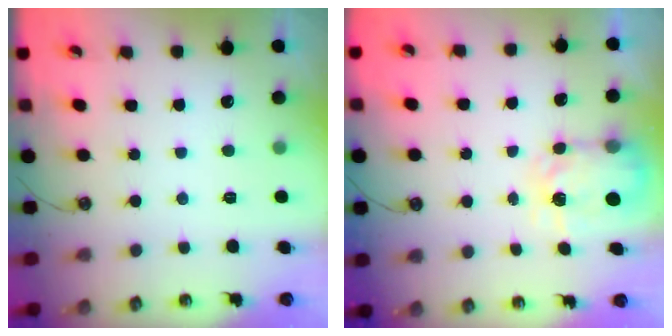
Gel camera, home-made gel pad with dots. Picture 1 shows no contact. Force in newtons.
{"total": 5.2, "press": 5.2, "slide": 0.4}